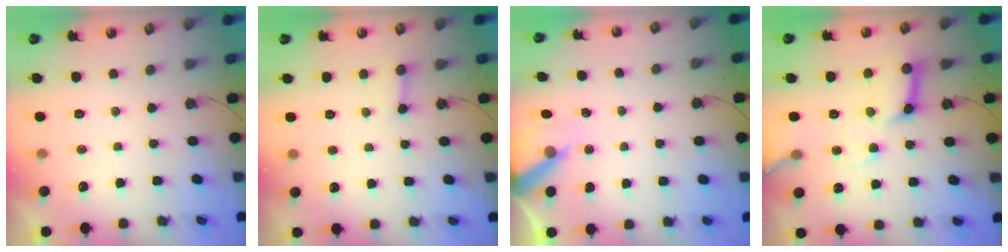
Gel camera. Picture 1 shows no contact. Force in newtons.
{"total": 2.4, "press": 2.4, "slide": 0.4}
{"total": 6.7, "press": 6.7, "slide": 0.5}
{"total": 14.3, "press": 14.2, "slide": 1.7}